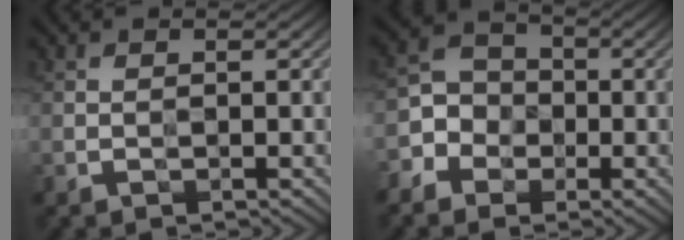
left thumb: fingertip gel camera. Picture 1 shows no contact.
{"total": 6.1, "force": [-2.9, 5.1, 1.5], "torque": [-0.028, -0.002, -0.078]}